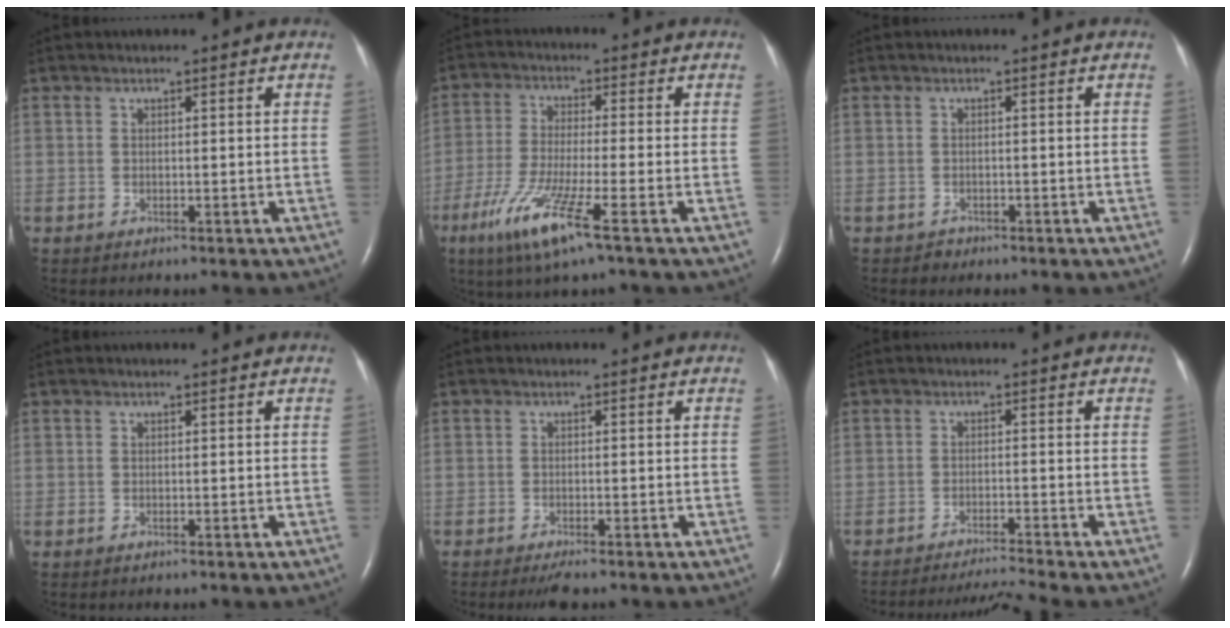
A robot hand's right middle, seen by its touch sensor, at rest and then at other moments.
{"total": 9.8, "force": [-5.1, -0.1, 8.3], "torque": [-0.175, -0.029, -0.098]}
{"total": 0.7, "force": [-0.6, 0.4, -0.2], "torque": [0.000, 0.001, -0.011]}
{"total": 0.0}
{"total": 2.3, "force": [-1.8, 0.2, 1.4], "torque": [-0.025, -0.007, -0.026]}
{"total": 4.8, "force": [-4.1, -2.6, 0.1], "torque": [-0.013, -0.012, -0.072]}